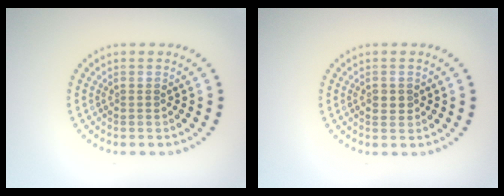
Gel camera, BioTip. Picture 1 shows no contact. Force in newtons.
{"total": 1.5, "press": 1.5, "slide": 0.1}